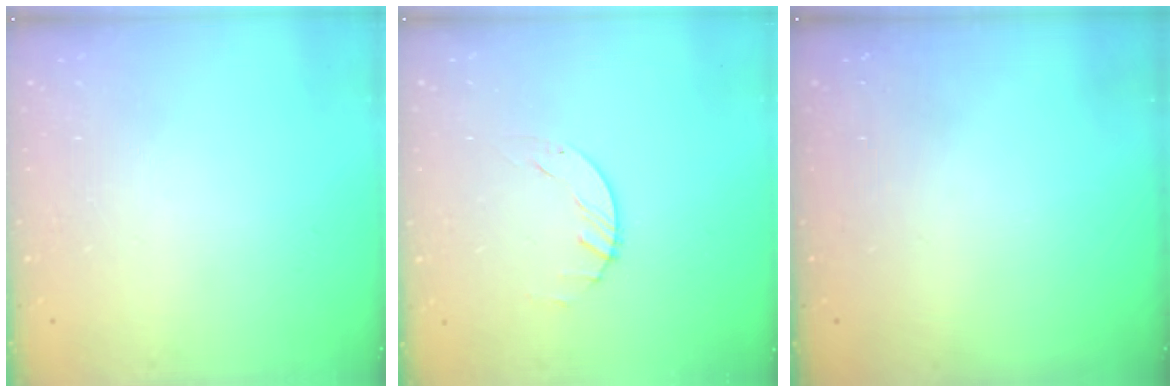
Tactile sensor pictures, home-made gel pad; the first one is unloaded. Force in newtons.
{"total": 0.8, "press": 0.8, "slide": 0.2}
{"total": 0.0}